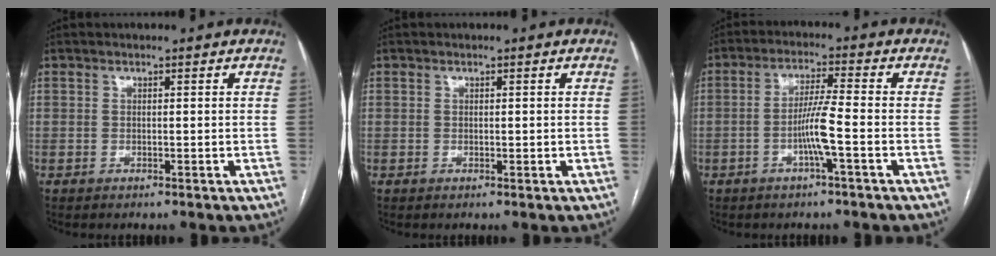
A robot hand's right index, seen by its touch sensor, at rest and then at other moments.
{"total": 0.6, "force": [0.1, 0.4, 0.4], "torque": [-0.007, -0.001, 0.001]}
{"total": 5.7, "force": [-1.9, -0.5, 5.4], "torque": [-0.110, 0.003, -0.037]}